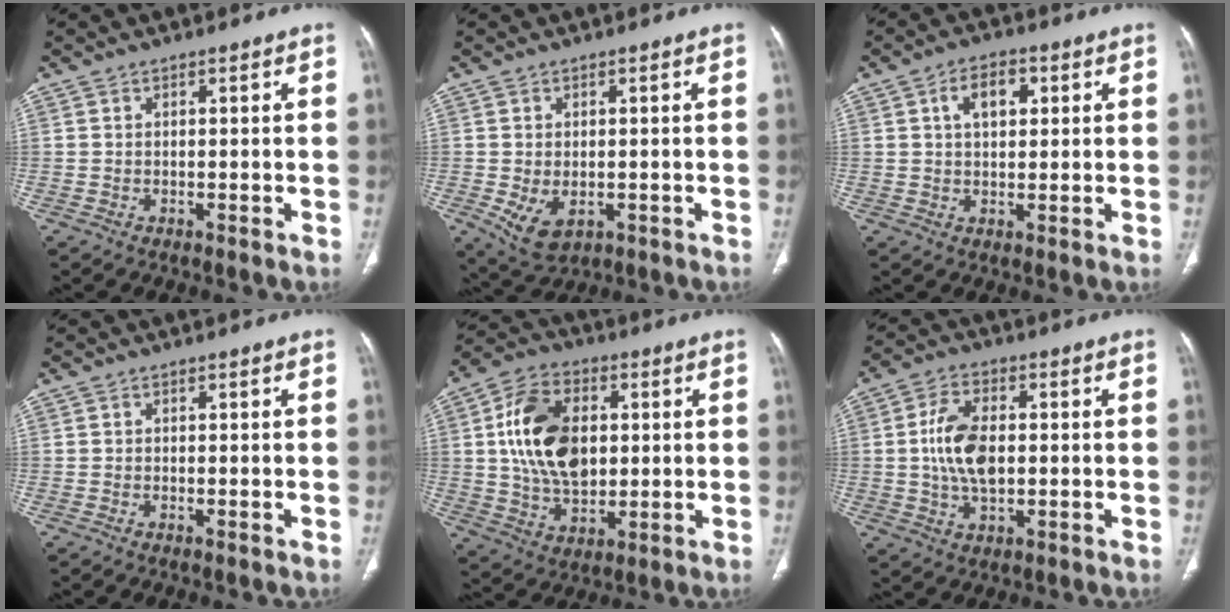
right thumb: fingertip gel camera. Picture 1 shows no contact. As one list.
[{"total": 6.2, "force": [-1.4, 3.9, 4.6], "torque": [-0.080, -0.007, -0.009]}, {"total": 6.4, "force": [2.0, 3.8, 4.7], "torque": [-0.065, 0.003, 0.030]}, {"total": 0.0}, {"total": 16.7, "force": [2.5, 11.1, 12.2], "torque": [-0.194, 0.000, 0.046]}, {"total": 10.0, "force": [0.3, 5.7, 8.2], "torque": [-0.154, 0.004, 0.007]}]